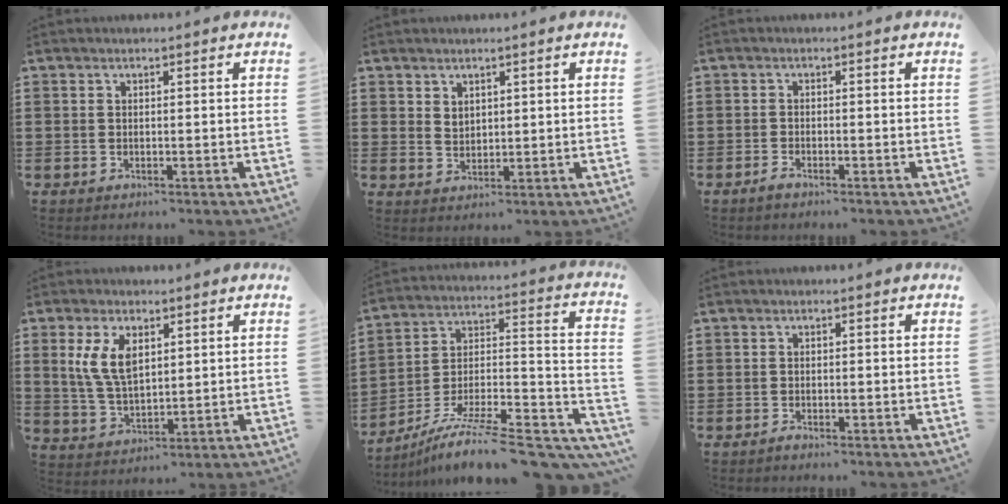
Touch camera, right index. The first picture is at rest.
{"total": 1.9, "force": [1.6, 1.1, 0.2], "torque": [-0.006, 0.003, 0.031]}
{"total": 1.2, "force": [-1.1, 0.1, 0.3], "torque": [-0.008, -0.004, -0.021]}
{"total": 7.1, "force": [2.4, 3.6, 5.6], "torque": [-0.127, 0.006, 0.041]}
{"total": 10.6, "force": [-8.1, 1.4, 6.7], "torque": [-0.099, 0.012, -0.148]}
{"total": 0.6, "force": [-0.6, -0.1, -0.1], "torque": [0.001, -0.001, -0.013]}